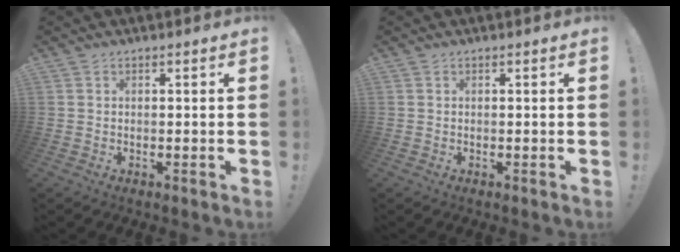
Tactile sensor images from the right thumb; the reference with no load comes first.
{"total": 0.0}